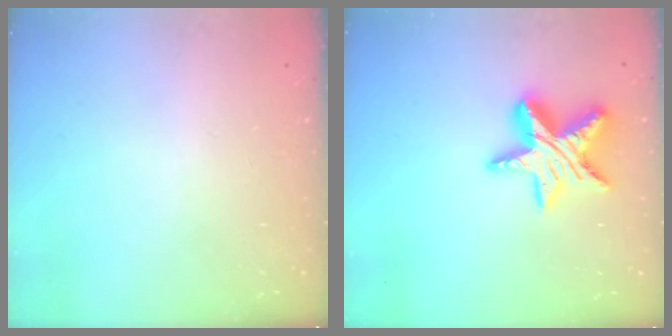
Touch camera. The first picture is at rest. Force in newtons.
{"total": 15.0, "press": 14.9, "slide": 1.2}